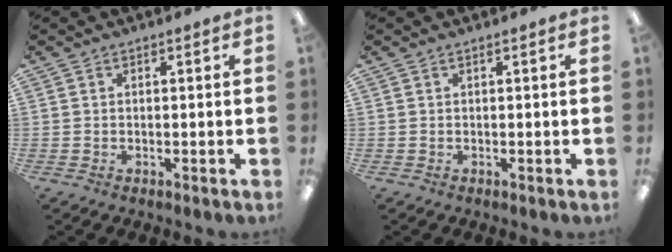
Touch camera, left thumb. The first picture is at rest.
{"total": 0.0}